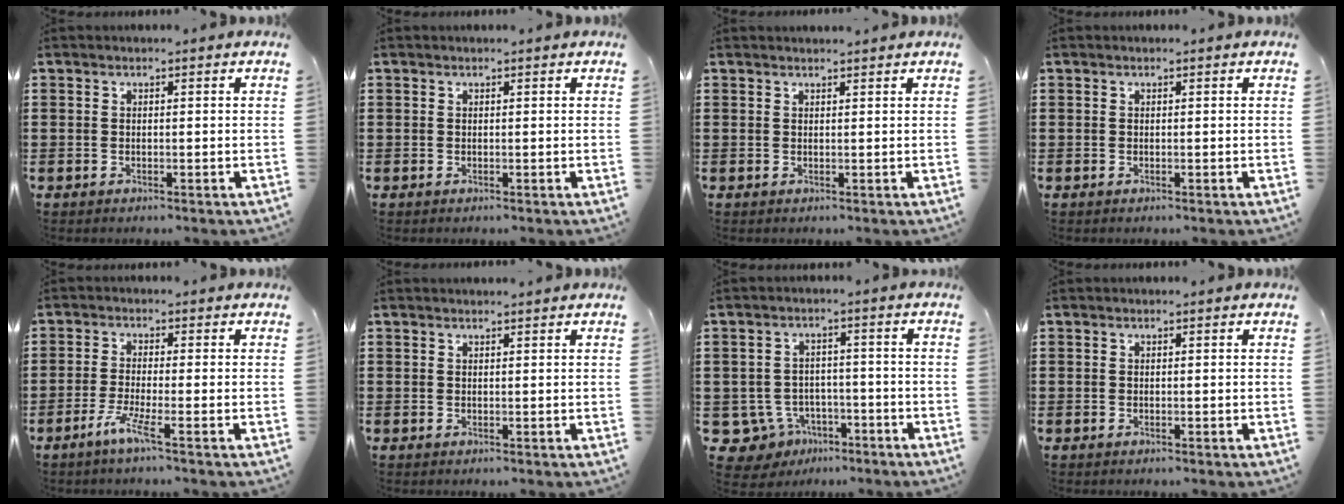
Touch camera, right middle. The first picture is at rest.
{"total": 0.0}
{"total": 0.8, "force": [0.8, -0.1, 0.1], "torque": [-0.004, -0.002, 0.016]}
{"total": 0.0}
{"total": 4.2, "force": [-2.5, -0.1, 3.4], "torque": [-0.071, -0.010, -0.047]}
{"total": 0.6, "force": [0.6, -0.1, 0.1], "torque": [-0.003, -0.001, 0.012]}
{"total": 5.6, "force": [-3.5, 4.1, 1.6], "torque": [-0.064, 0.008, -0.070]}
{"total": 0.0}